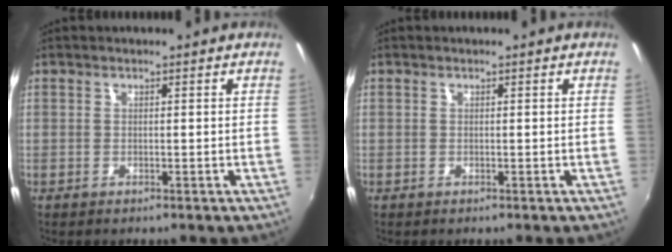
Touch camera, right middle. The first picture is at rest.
{"total": 0.0}